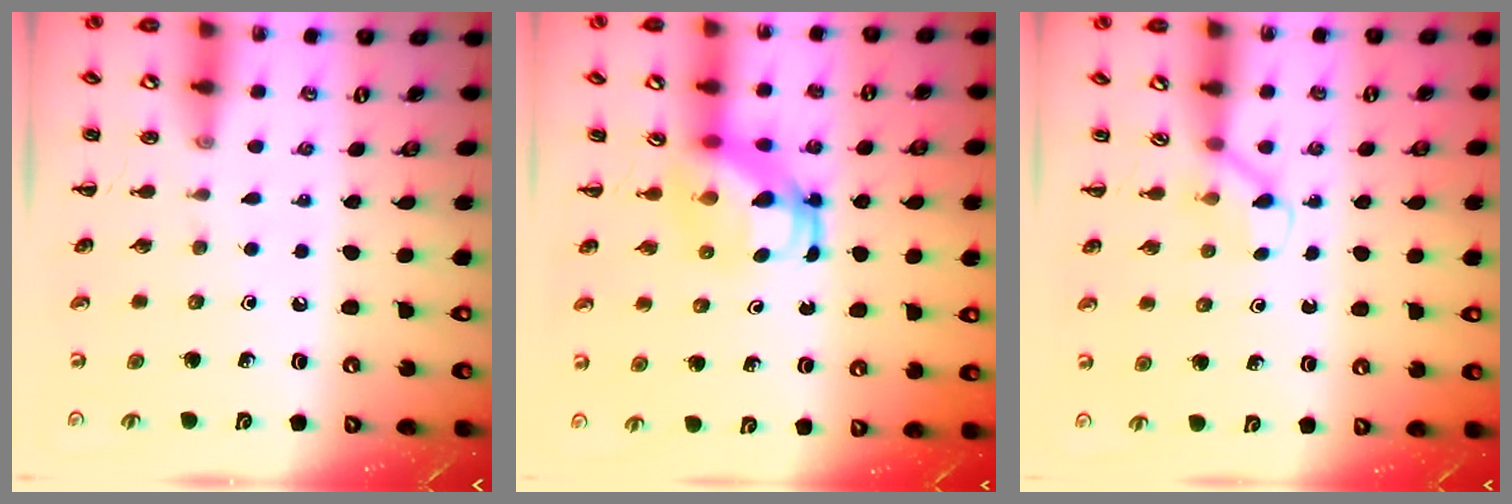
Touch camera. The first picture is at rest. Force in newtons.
{"total": 4.9, "press": 4.8, "slide": 0.7}
{"total": 2.5, "press": 2.3, "slide": 0.9}